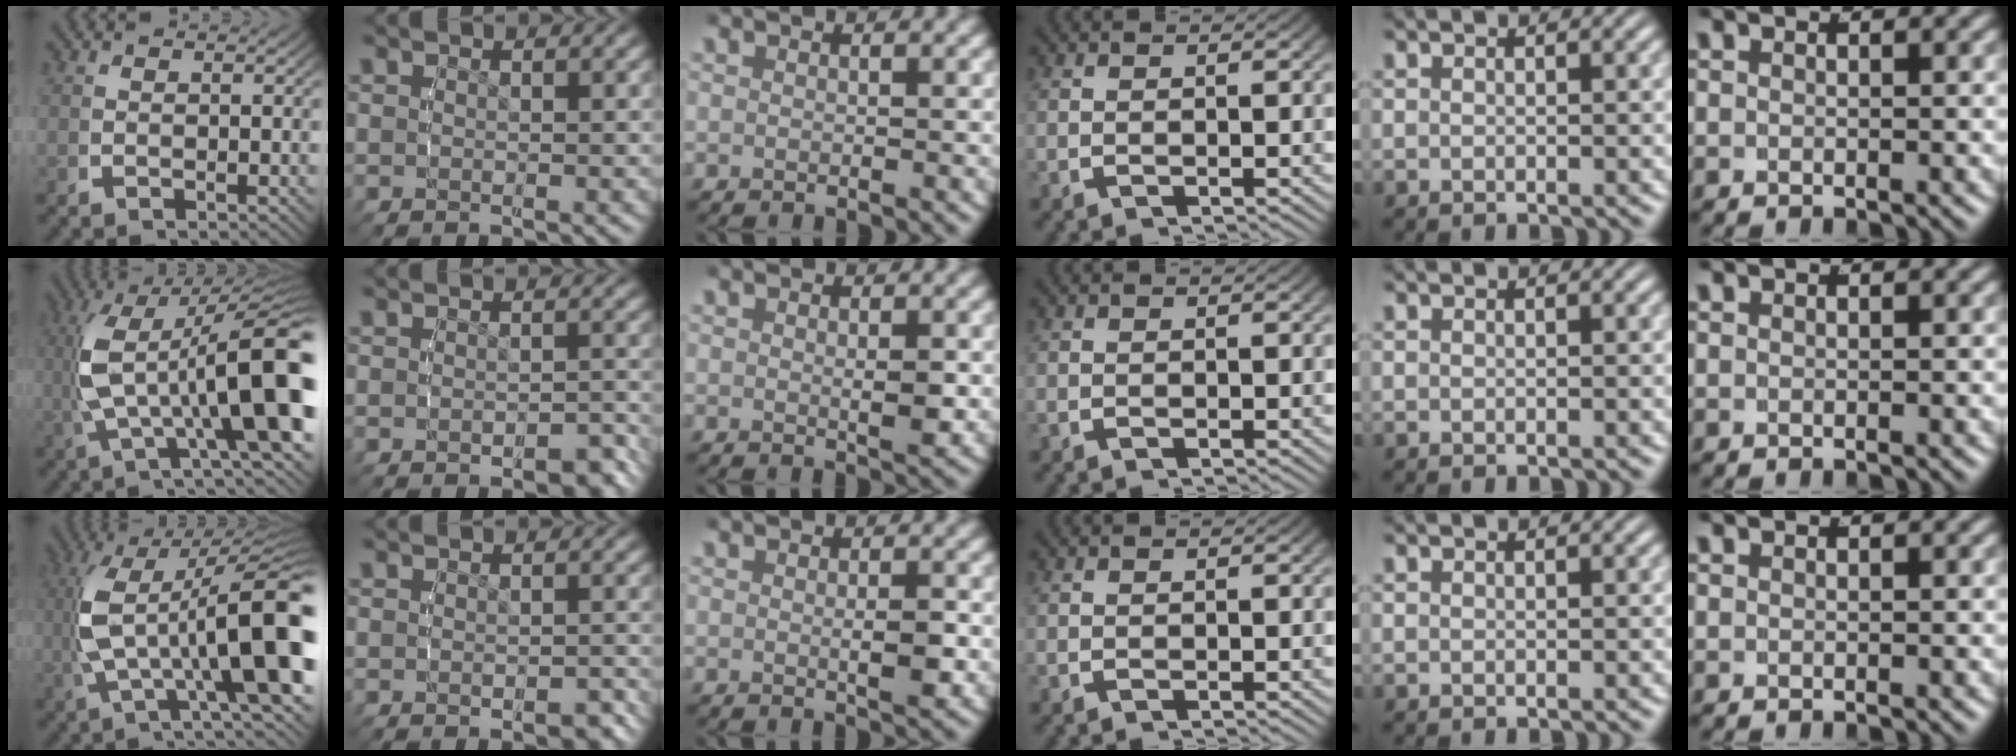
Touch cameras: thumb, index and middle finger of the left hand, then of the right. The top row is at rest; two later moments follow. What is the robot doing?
{"motion": "lift_and_place", "object": "button"}